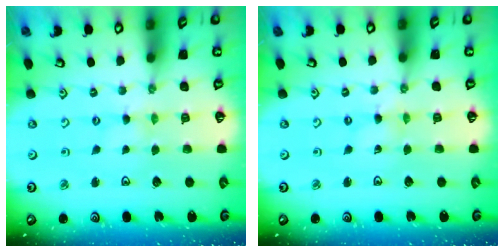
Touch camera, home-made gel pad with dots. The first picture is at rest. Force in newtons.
{"total": 0.0}